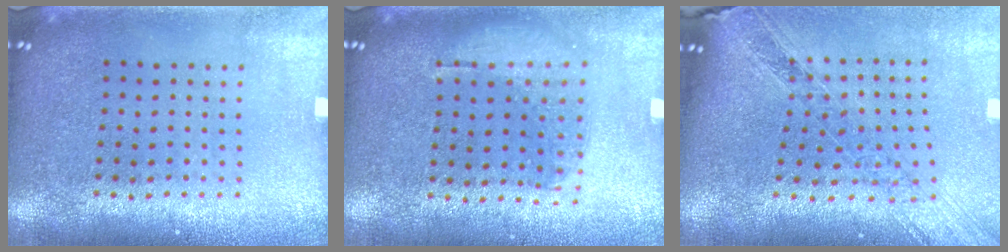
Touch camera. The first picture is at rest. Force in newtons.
{"total": 1.0, "press": 0.9, "slide": 0.3}
{"total": 1.4, "press": 1.3, "slide": 0.5}